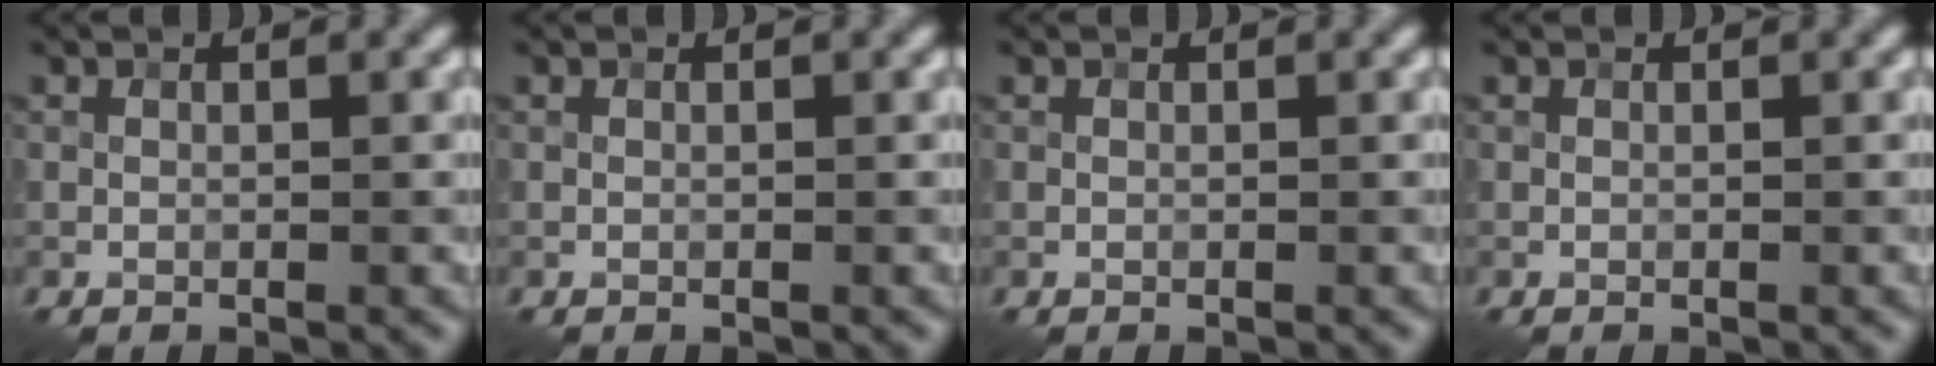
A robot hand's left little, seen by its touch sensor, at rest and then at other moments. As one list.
[{"total": 0.0}, {"total": 0.0}, {"total": 0.0}]